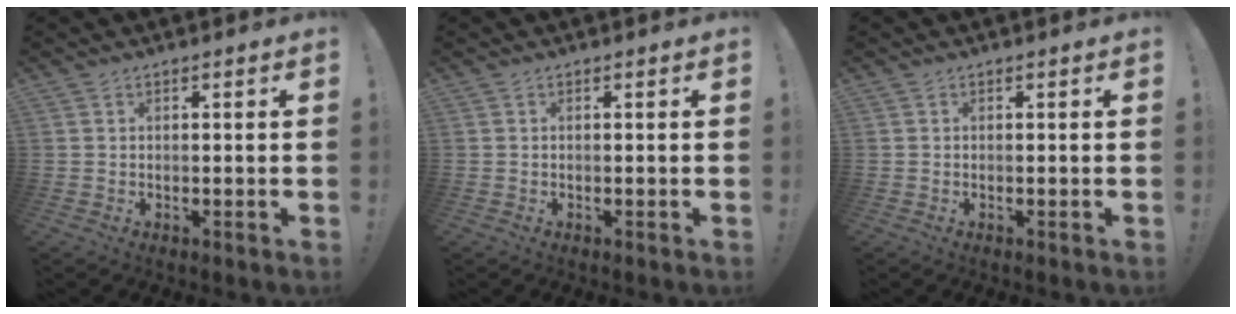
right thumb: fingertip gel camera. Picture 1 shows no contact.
{"total": 0.0}
{"total": 0.0}